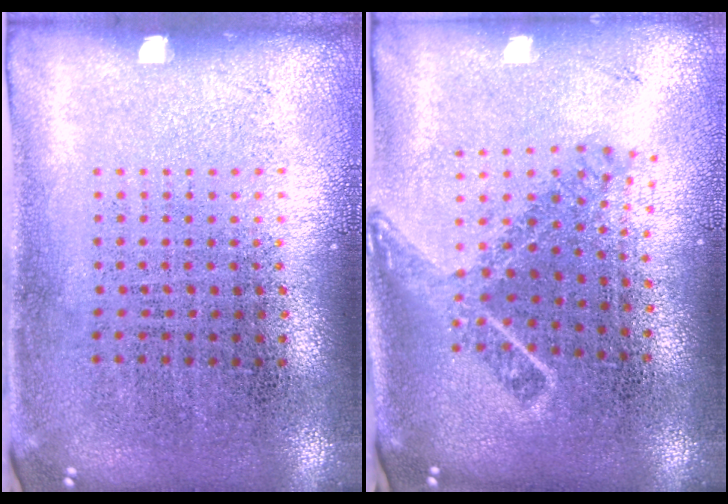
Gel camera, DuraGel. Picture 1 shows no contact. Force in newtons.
{"total": 1.7, "press": 1.2, "slide": 1.2}